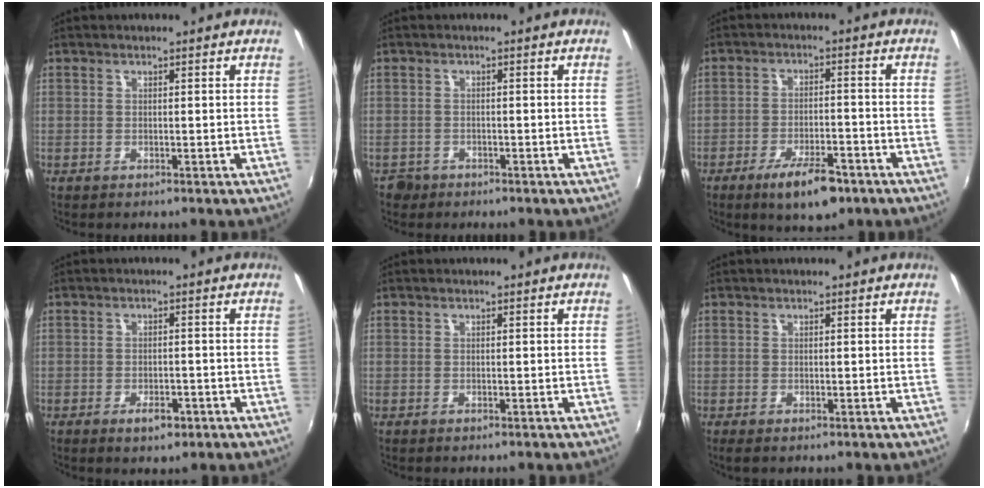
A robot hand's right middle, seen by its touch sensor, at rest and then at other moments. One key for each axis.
{"total": 2.3, "fx": -1.6, "fy": 1.7, "fz": 0.3, "tx": -0.013, "ty": -0.001, "tz": -0.027}
{"total": 8.9, "fx": -5.7, "fy": 2.9, "fz": 6.2, "tx": -0.122, "ty": -0.008, "tz": -0.087}
{"total": 3.5, "fx": -1.9, "fy": 1.7, "fz": 2.4, "tx": -0.052, "ty": -0.003, "tz": -0.028}
{"total": 0.0}
{"total": 0.6, "fx": -0.2, "fy": 0.0, "fz": 0.6, "tx": -0.011, "ty": 0.000, "tz": -0.002}